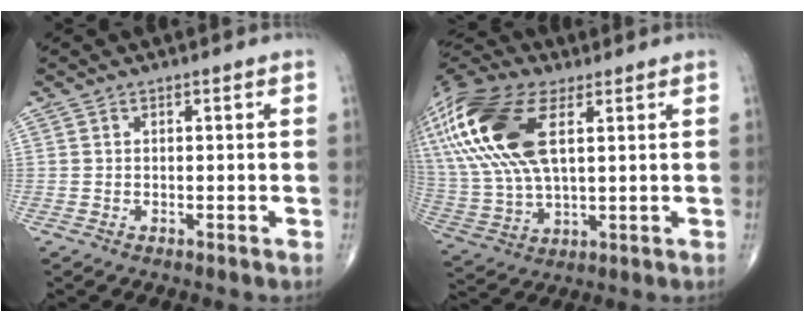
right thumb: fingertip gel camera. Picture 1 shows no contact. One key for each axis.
{"total": 25.0, "fx": 8.5, "fy": 12.1, "fz": 20.2, "tx": -0.472, "ty": 0.007, "tz": 0.162}